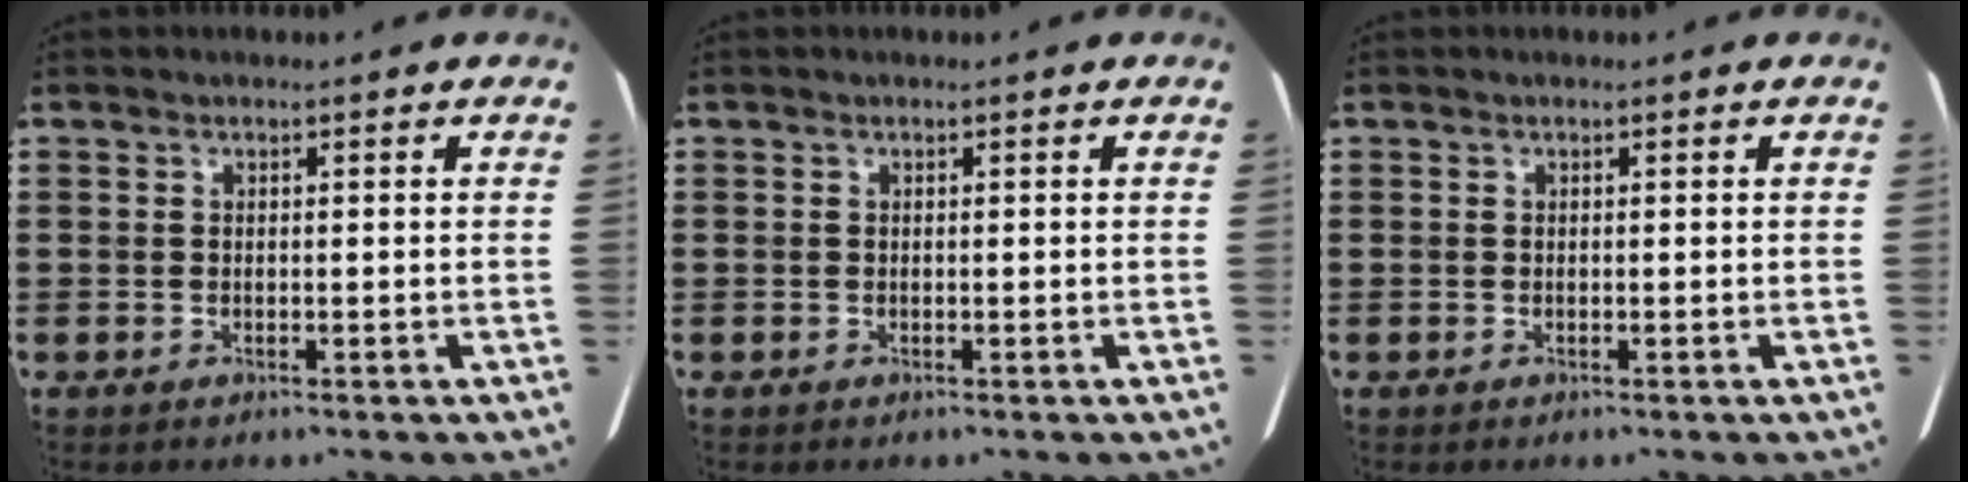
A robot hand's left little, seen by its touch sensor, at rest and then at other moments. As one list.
[{"total": 0.0}, {"total": 0.0}]